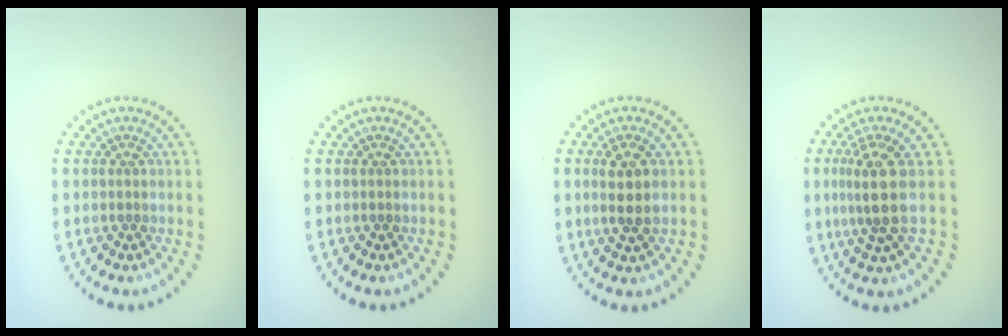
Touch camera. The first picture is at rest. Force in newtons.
{"total": 0.0}
{"total": 2.7, "press": 2.5, "slide": 1.0}
{"total": 3.6, "press": 2.7, "slide": 2.4}